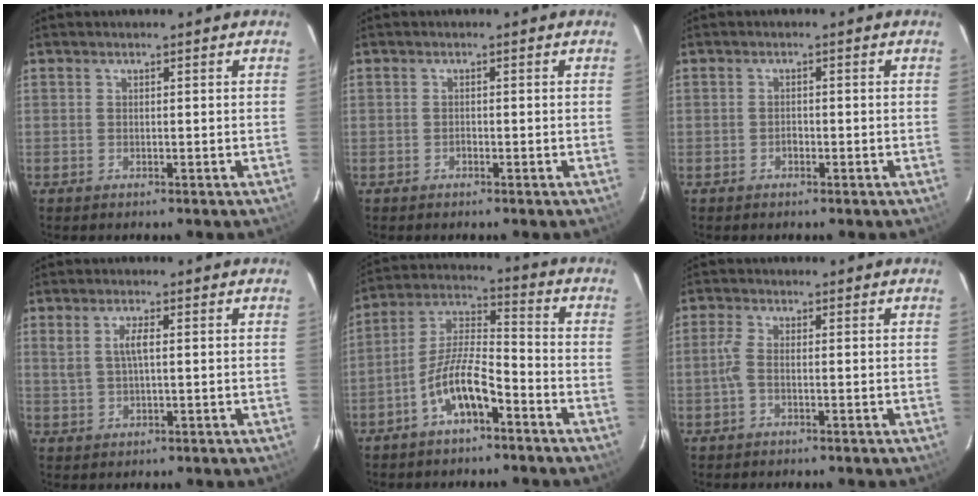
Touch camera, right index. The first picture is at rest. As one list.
[{"total": 0.6, "force": [-0.6, 0.3, 0.1], "torque": [-0.001, 0.004, -0.010]}, {"total": 1.2, "force": [-0.8, 0.7, 0.5], "torque": [-0.008, 0.004, -0.013]}, {"total": 3.2, "force": [0.6, 0.9, 3.1], "torque": [-0.061, 0.003, 0.014]}, {"total": 9.8, "force": [-5.6, 3.0, 7.5], "torque": [-0.160, 0.013, -0.103]}, {"total": 2.3, "force": [-0.8, 0.6, 2.0], "torque": [-0.050, 0.004, -0.019]}]